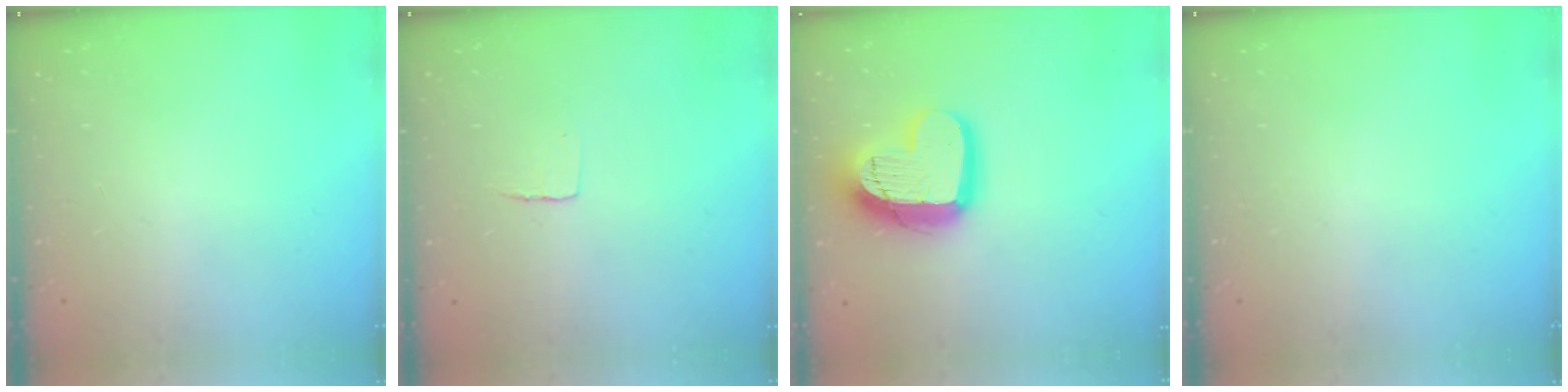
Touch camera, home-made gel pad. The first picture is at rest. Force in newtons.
{"total": 4.0, "press": 4.0, "slide": 0.2}
{"total": 17.1, "press": 17.0, "slide": 1.5}
{"total": 0.0}